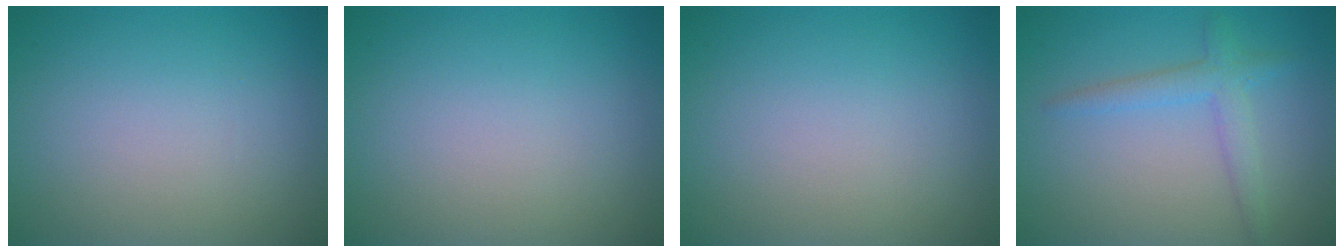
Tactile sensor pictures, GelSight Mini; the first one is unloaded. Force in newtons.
{"total": 0.0}
{"total": 0.0}
{"total": 2.5, "press": 2.5, "slide": 0.1}